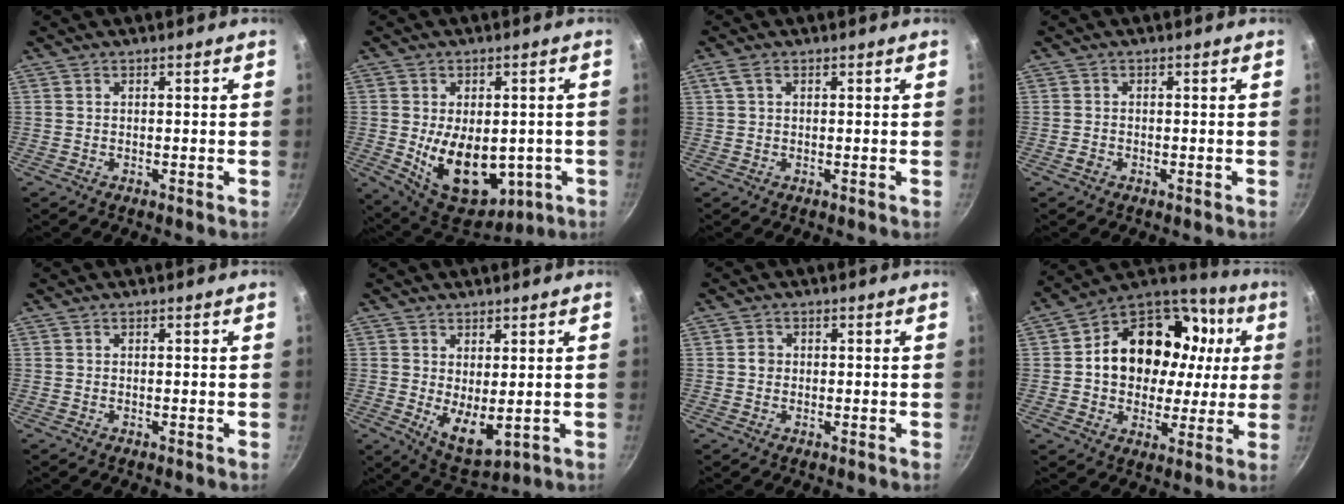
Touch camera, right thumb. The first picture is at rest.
{"total": 17.2, "force": [-2.6, 11.0, 12.9], "torque": [-0.167, -0.017, -0.011]}
{"total": 2.1, "force": [0.9, 1.2, 1.5], "torque": [-0.030, 0.006, 0.021]}
{"total": 1.2, "force": [-0.6, 1.0, 0.5], "torque": [-0.008, 0.003, -0.009]}
{"total": 0.0}
{"total": 7.3, "force": [0.8, 3.7, 6.2], "torque": [-0.084, -0.028, 0.030]}
{"total": 1.6, "force": [0.0, 1.5, 0.6], "torque": [-0.006, 0.007, -0.001]}
{"total": 22.8, "force": [3.7, 17.7, 14.0], "torque": [-0.204, 0.032, 0.059]}